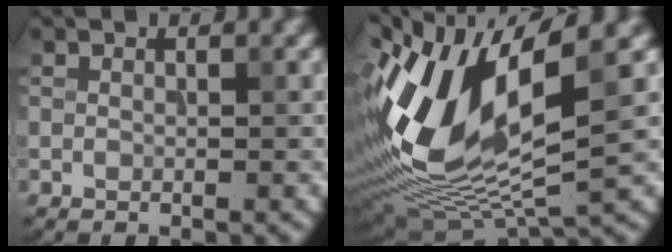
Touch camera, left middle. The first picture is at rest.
{"total": 13.4, "force": [2.3, 5.4, 12.0], "torque": [-0.253, -0.009, 0.045]}